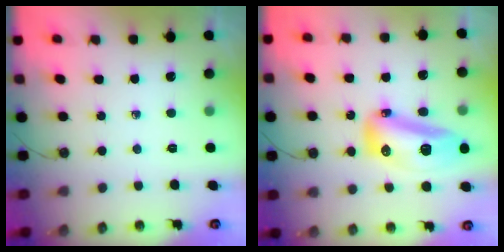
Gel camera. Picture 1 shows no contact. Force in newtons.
{"total": 15.6, "press": 15.5, "slide": 1.5}